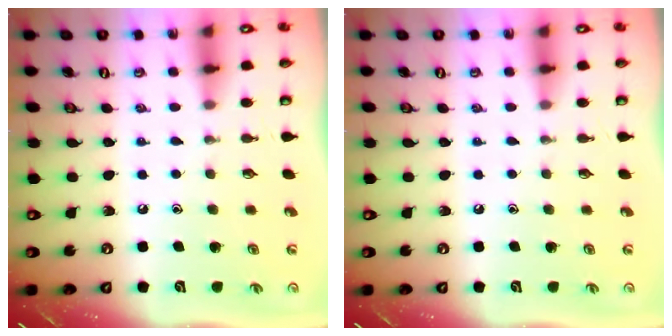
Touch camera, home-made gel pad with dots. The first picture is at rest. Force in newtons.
{"total": 0.0}